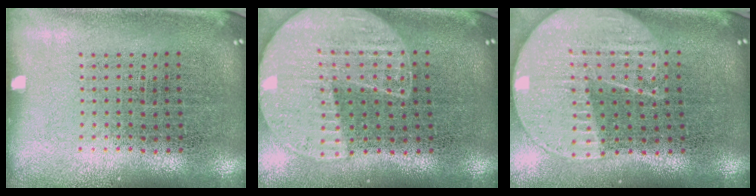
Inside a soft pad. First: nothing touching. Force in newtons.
{"total": 1.7, "press": 1.6, "slide": 0.7}
{"total": 2.2, "press": 1.9, "slide": 1.1}